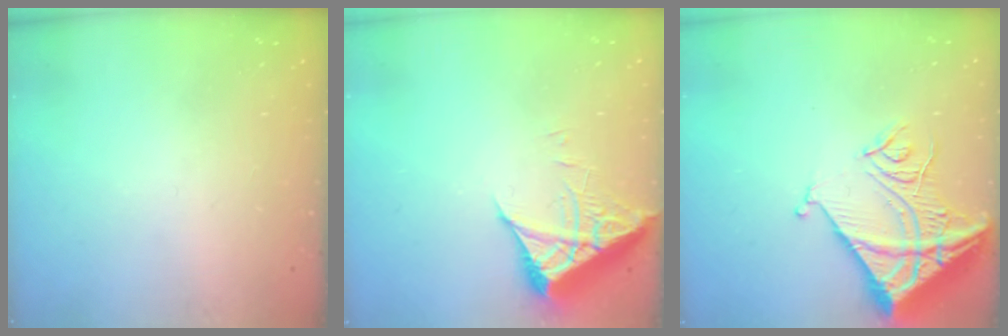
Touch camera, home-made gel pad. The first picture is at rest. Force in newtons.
{"total": 6.1, "press": 6.1, "slide": 0.7}
{"total": 16.8, "press": 16.6, "slide": 2.1}